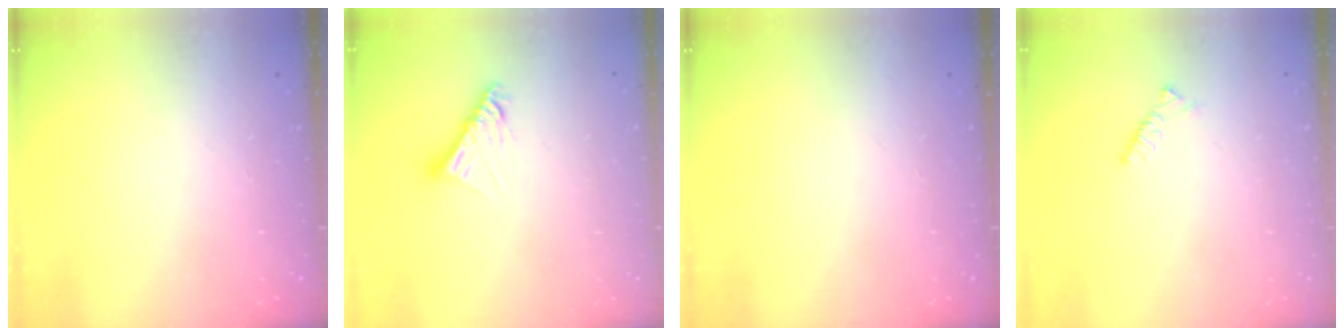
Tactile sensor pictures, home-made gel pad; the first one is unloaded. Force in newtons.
{"total": 7.6, "press": 7.6, "slide": 0.5}
{"total": 0.0}
{"total": 2.4, "press": 2.3, "slide": 0.6}